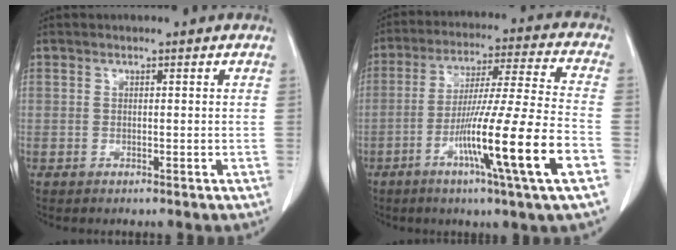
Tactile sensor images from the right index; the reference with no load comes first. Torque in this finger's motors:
{"motor_torque": [1.74, -0.40, 0.88, 0.21]}